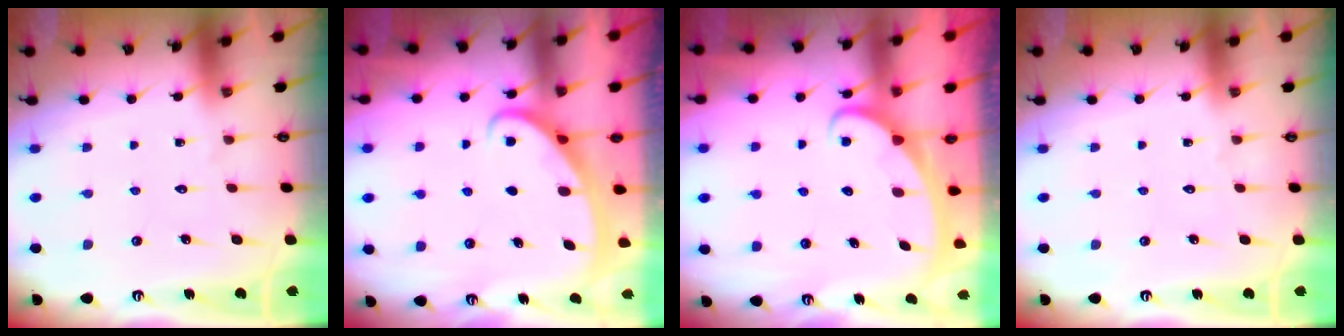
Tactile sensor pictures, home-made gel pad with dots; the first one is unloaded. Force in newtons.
{"total": 2.7, "press": 2.7, "slide": 0.4}
{"total": 2.4, "press": 2.4, "slide": 0.3}
{"total": 0.0}